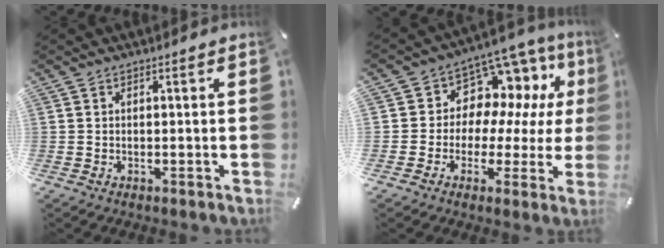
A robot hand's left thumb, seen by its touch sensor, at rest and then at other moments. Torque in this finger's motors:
{"motor_torque": [0.22, 0.28, 0.00, 0.02, -0.07]}